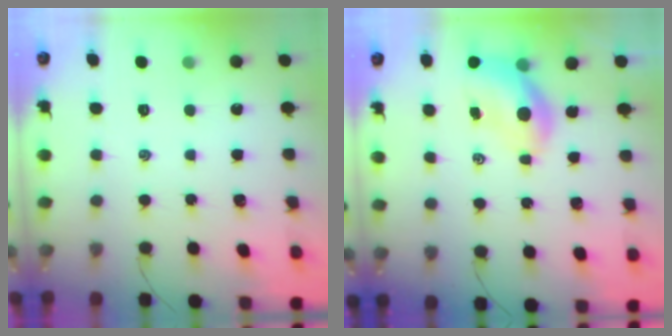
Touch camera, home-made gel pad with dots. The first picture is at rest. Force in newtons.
{"total": 6.2, "press": 6.1, "slide": 1.3}